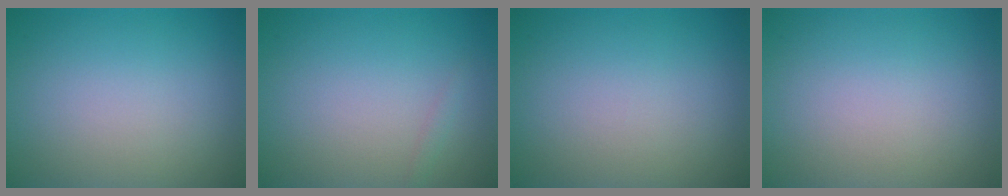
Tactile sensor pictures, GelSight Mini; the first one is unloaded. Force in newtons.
{"total": 0.6, "press": 0.6, "slide": 0.0}
{"total": 0.0}
{"total": 0.0}